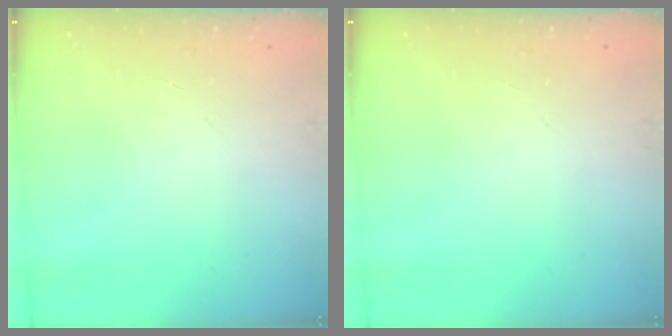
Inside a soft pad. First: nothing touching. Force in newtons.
{"total": 0.0}